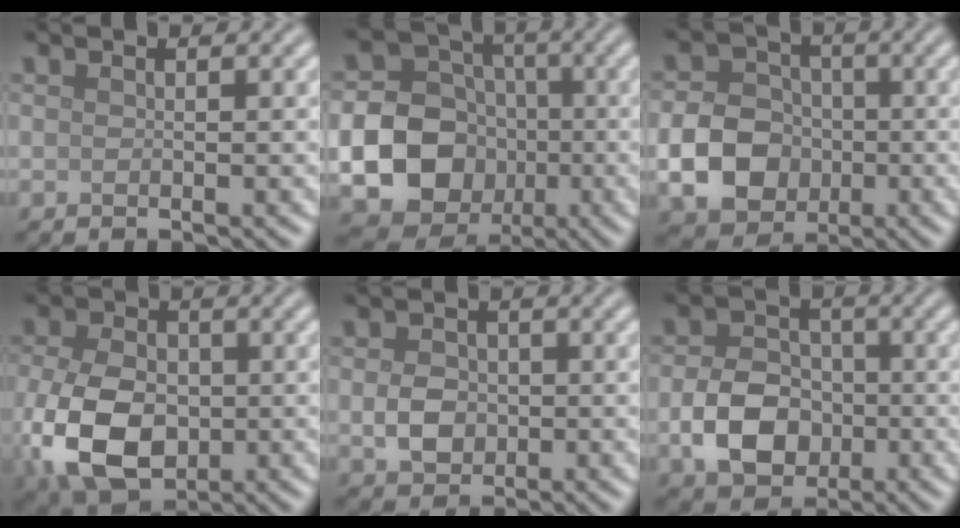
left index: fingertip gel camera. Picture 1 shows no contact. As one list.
[{"total": 20.6, "force": [-5.0, 19.1, 5.8], "torque": [-0.154, -0.045, -0.107]}, {"total": 6.8, "force": [-1.6, 5.5, 3.6], "torque": [-0.071, -0.003, -0.039]}, {"total": 9.8, "force": [-2.0, 6.7, 6.9], "torque": [-0.162, -0.021, -0.040]}, {"total": 3.1, "force": [-0.3, 2.5, 1.9], "torque": [-0.037, -0.002, -0.008]}, {"total": 6.0, "force": [-1.6, 4.5, 3.6], "torque": [-0.069, -0.001, -0.033]}]